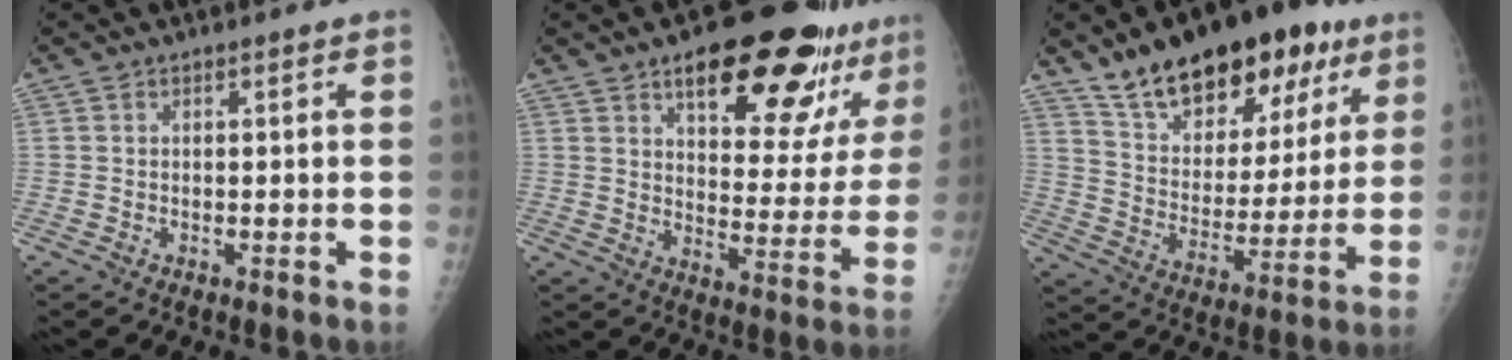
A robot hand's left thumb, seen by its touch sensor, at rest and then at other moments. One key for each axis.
{"total": 21.7, "fx": 14.1, "fy": 8.3, "fz": 14.3, "tx": -0.146, "ty": -0.058, "tz": 0.195}
{"total": 23.4, "fx": 15.2, "fy": 11.7, "fz": 13.5, "tx": -0.168, "ty": -0.043, "tz": 0.244}